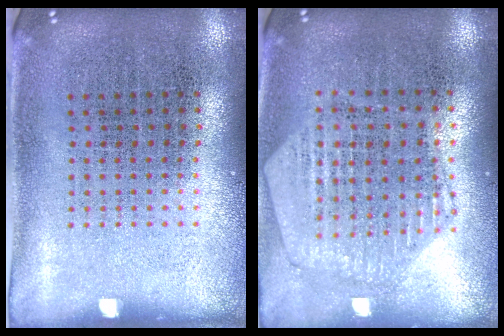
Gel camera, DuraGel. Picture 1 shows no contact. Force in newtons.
{"total": 1.1, "press": 1.1, "slide": 0.1}